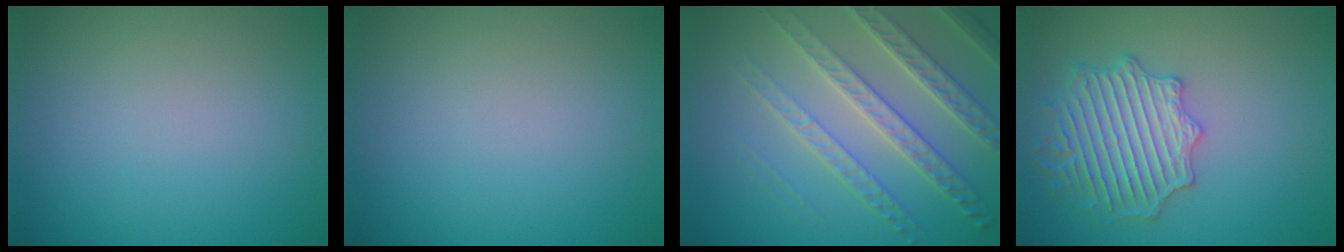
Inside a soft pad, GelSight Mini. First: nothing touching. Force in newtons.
{"total": 0.0}
{"total": 6.7, "press": 4.8, "slide": 4.6}
{"total": 4.3, "press": 4.3, "slide": 0.8}